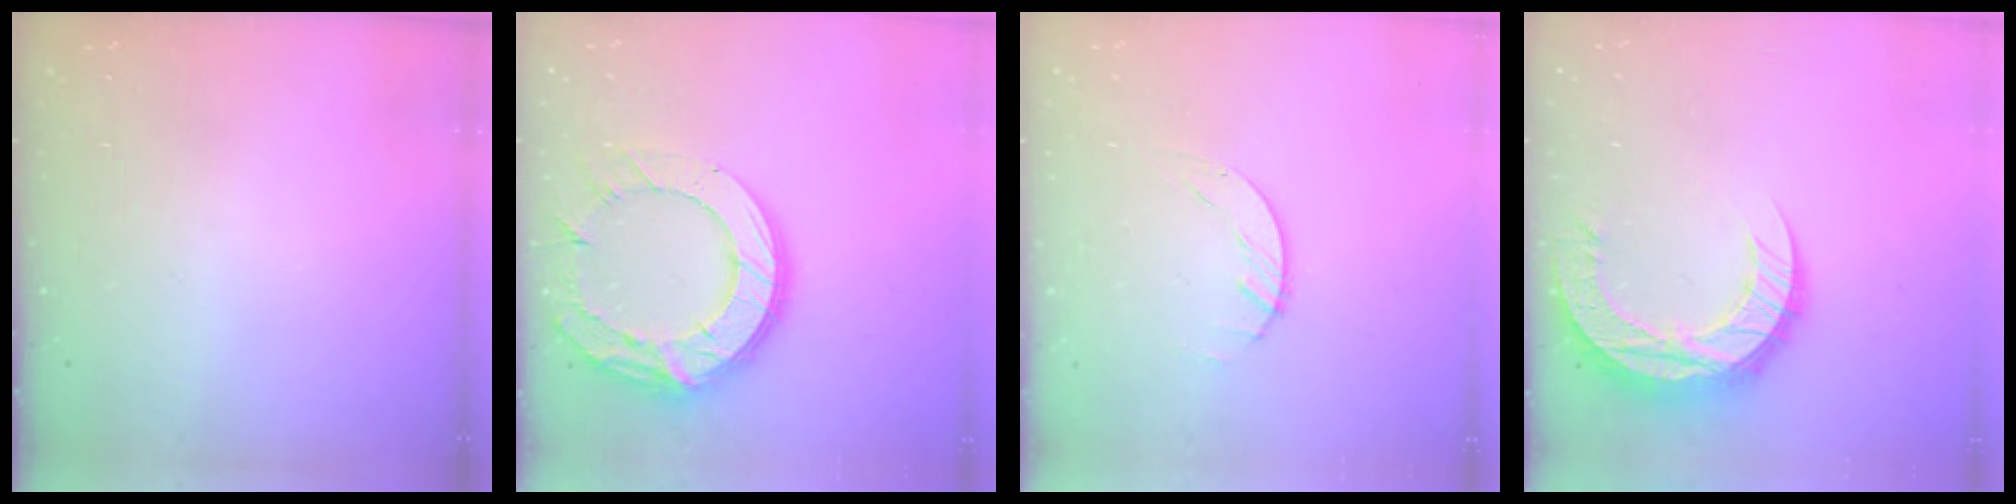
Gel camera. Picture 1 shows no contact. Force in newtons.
{"total": 18.8, "press": 18.7, "slide": 1.6}
{"total": 1.5, "press": 1.4, "slide": 0.1}
{"total": 19.0, "press": 18.9, "slide": 1.4}